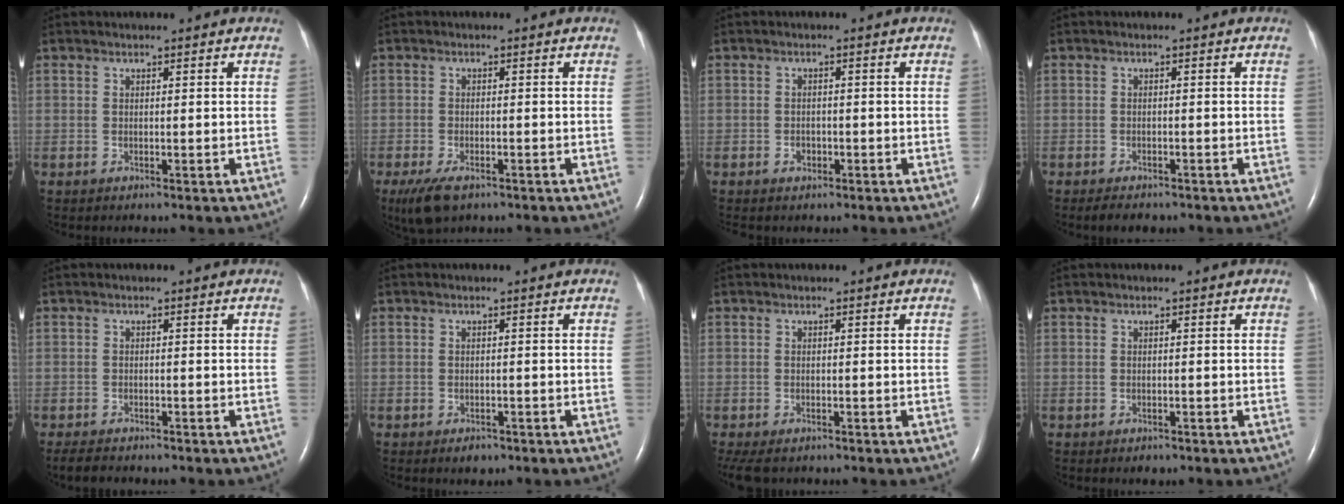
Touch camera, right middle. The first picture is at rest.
{"total": 4.9, "force": [-3.2, 2.0, 3.1], "torque": [-0.067, -0.010, -0.053]}
{"total": 1.5, "force": [-0.8, 1.1, 0.5], "torque": [-0.011, 0.004, -0.013]}
{"total": 3.2, "force": [-2.6, 1.2, 1.4], "torque": [-0.024, -0.005, -0.030]}
{"total": 3.1, "force": [-2.7, 0.9, 1.2], "torque": [-0.024, -0.008, -0.039]}
{"total": 1.5, "force": [-1.1, 0.8, 0.7], "torque": [-0.013, 0.000, -0.011]}
{"total": 5.0, "force": [-3.9, 2.2, 2.4], "torque": [-0.042, -0.011, -0.062]}
{"total": 0.6, "force": [-0.5, 0.3, 0.2], "torque": [-0.007, -0.001, -0.005]}